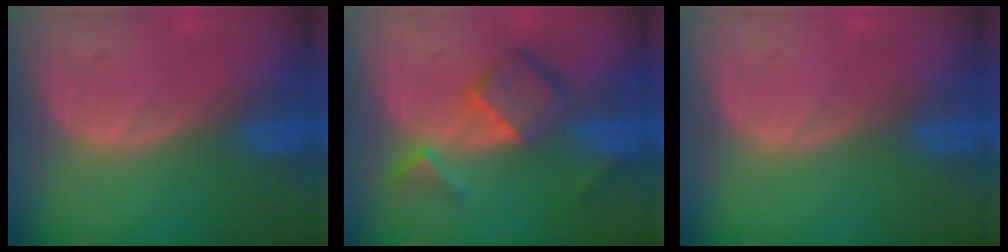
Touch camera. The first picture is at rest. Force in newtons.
{"total": 7.2, "press": 6.2, "slide": 3.6}
{"total": 0.0}